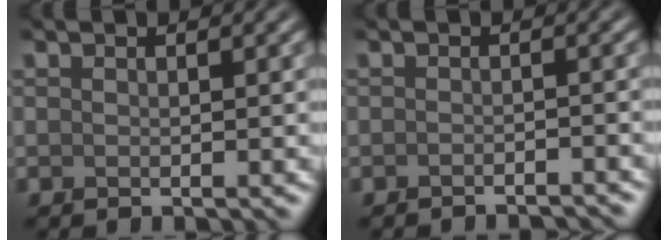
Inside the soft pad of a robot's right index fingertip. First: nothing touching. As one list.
[{"total": 2.4, "force": [-2.4, 0.3, 0.6], "torque": [0.002, 0.001, -0.029]}]